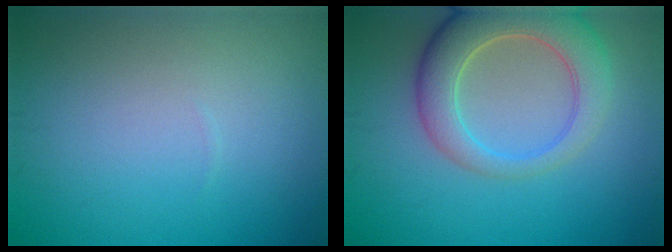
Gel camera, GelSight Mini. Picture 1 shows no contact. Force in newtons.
{"total": 6.6, "press": 6.5, "slide": 0.8}